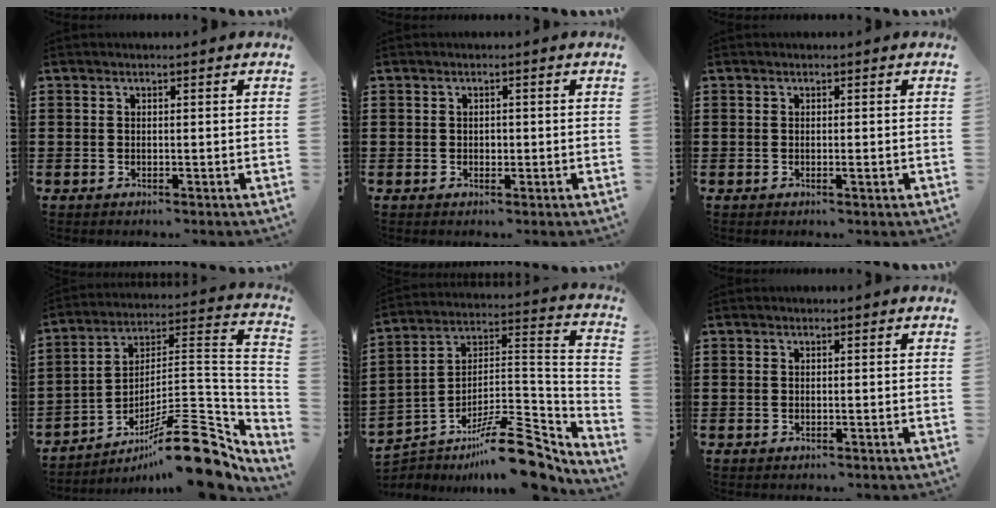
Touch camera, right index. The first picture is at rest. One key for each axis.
{"total": 0.8, "fx": 0.0, "fy": 0.6, "fz": 0.5, "tx": -0.012, "ty": 0.003, "tz": -0.001}
{"total": 0.9, "fx": -0.2, "fy": 0.2, "fz": 0.8, "tx": -0.014, "ty": -0.004, "tz": -0.003}
{"total": 16.2, "fx": -10.4, "fy": 4.1, "fz": 11.7, "tx": -0.158, "ty": 0.040, "tz": -0.179}
{"total": 13.0, "fx": -9.7, "fy": 3.8, "fz": 7.7, "tx": -0.117, "ty": 0.036, "tz": -0.171}
{"total": 0.0}